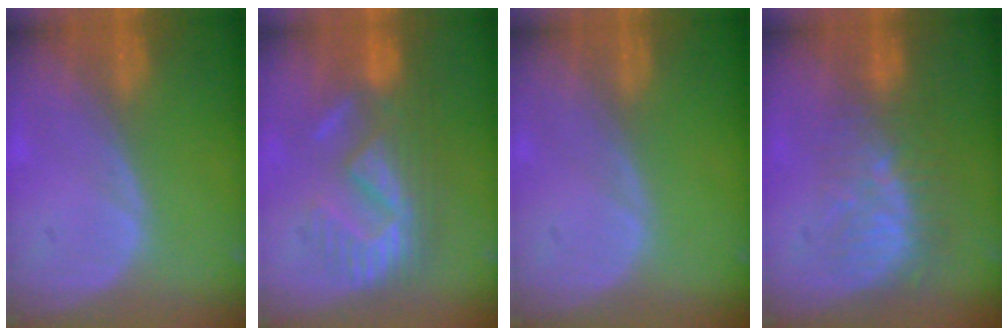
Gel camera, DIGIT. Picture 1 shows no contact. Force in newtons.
{"total": 9.1, "press": 8.9, "slide": 1.9}
{"total": 0.0}
{"total": 8.5, "press": 7.4, "slide": 4.1}